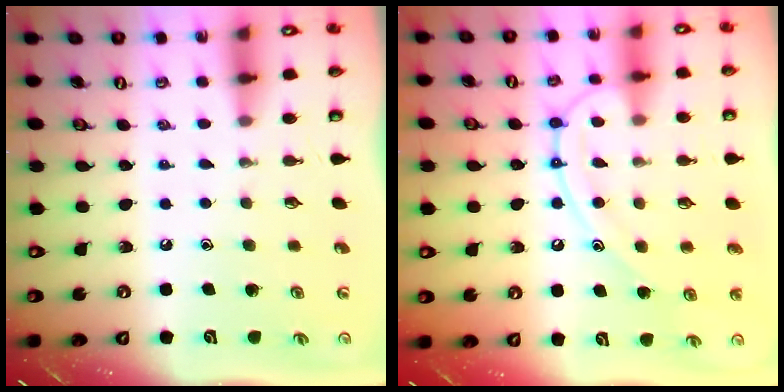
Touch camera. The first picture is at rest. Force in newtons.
{"total": 14.6, "press": 14.6, "slide": 1.3}